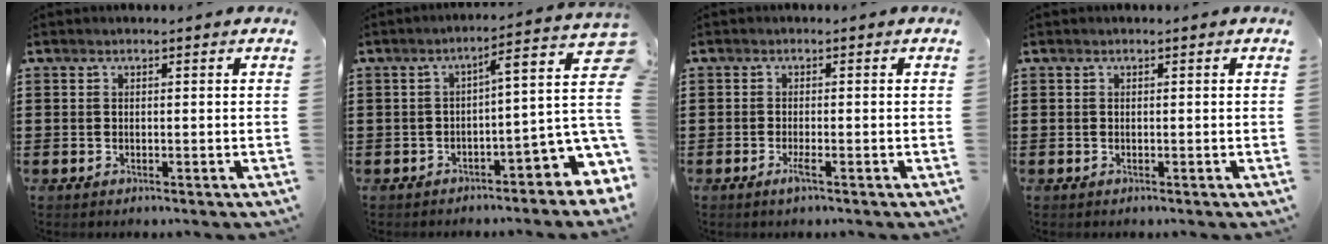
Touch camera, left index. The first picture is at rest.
{"total": 4.4, "force": [-1.4, 0.9, 4.1], "torque": [-0.051, -0.034, -0.038]}
{"total": 1.6, "force": [-0.9, 0.0, 1.4], "torque": [-0.030, -0.007, -0.018]}
{"total": 0.0}